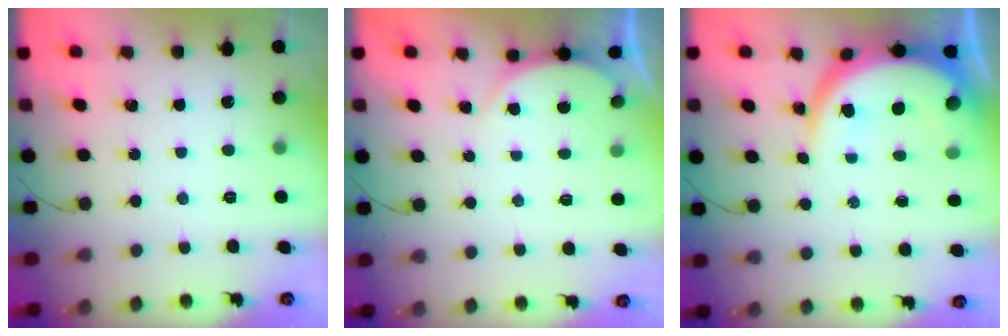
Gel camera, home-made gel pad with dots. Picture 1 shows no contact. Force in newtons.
{"total": 2.3, "press": 2.2, "slide": 0.6}
{"total": 10.9, "press": 10.9, "slide": 0.9}